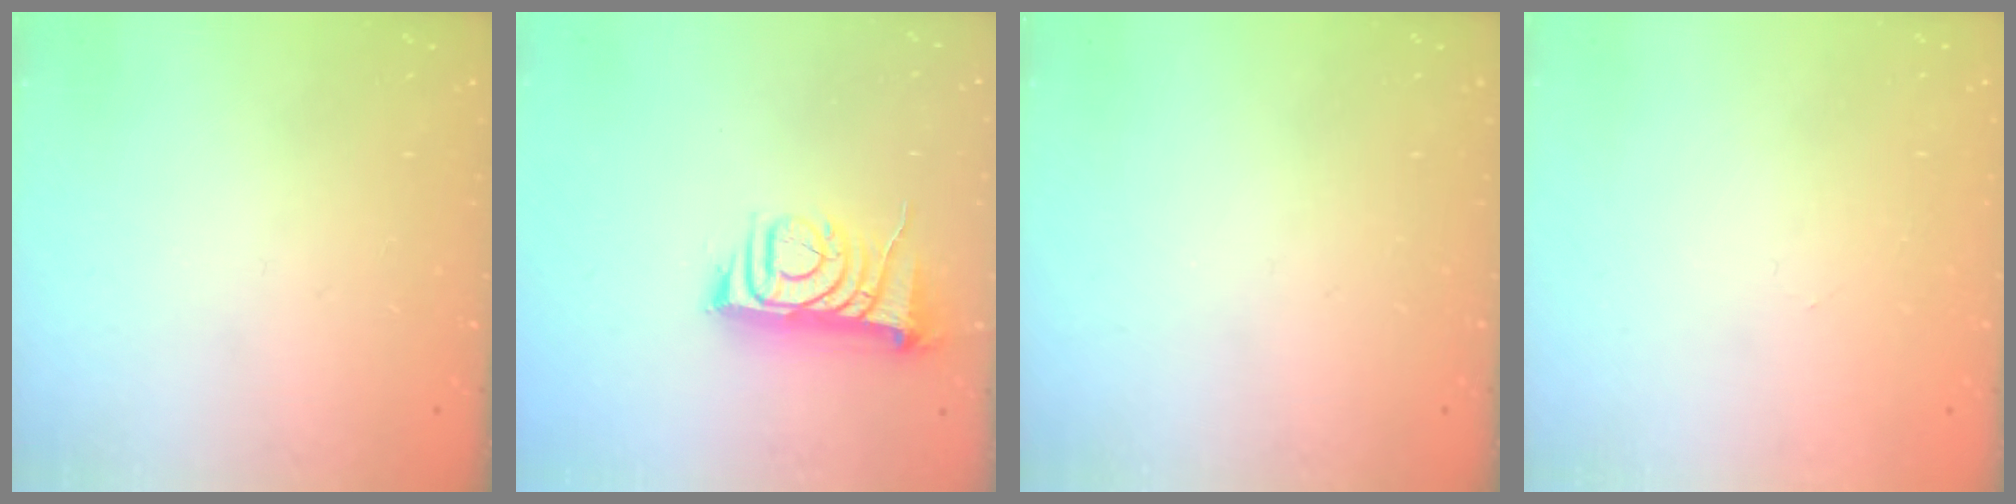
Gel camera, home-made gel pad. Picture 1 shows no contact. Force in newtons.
{"total": 7.7, "press": 7.7, "slide": 0.8}
{"total": 0.0}
{"total": 0.0}